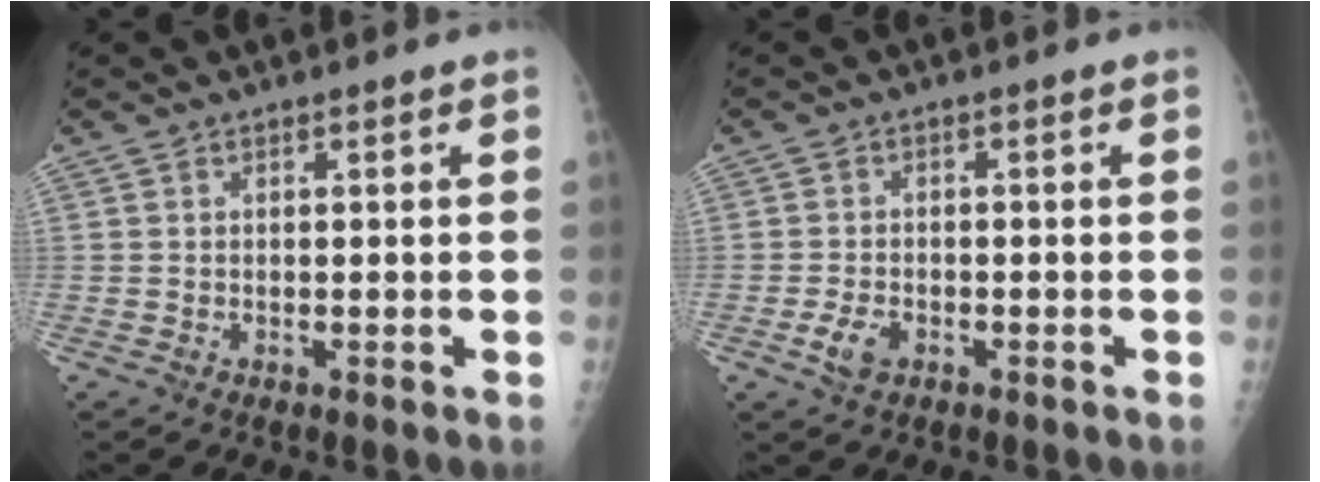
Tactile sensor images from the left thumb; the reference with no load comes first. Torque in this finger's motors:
{"motor_torque": [-0.33, 0.35, 0.23, 0.08, 0.00]}